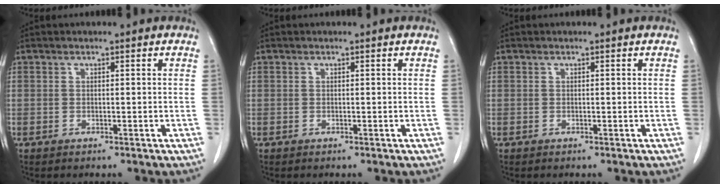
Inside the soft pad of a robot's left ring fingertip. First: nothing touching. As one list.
[{"total": 0.0}, {"total": 0.0}]